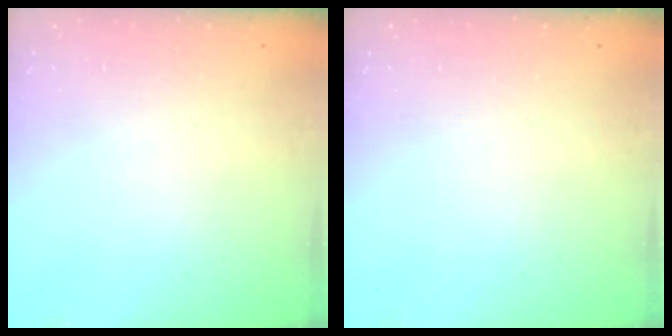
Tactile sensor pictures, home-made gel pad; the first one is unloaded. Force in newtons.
{"total": 0.0}